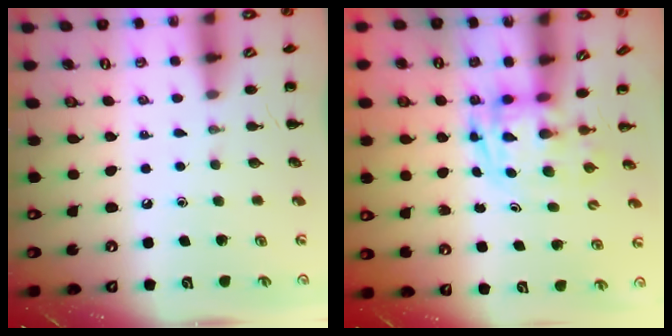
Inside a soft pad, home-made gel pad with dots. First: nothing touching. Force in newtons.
{"total": 2.7, "press": 2.6, "slide": 0.5}